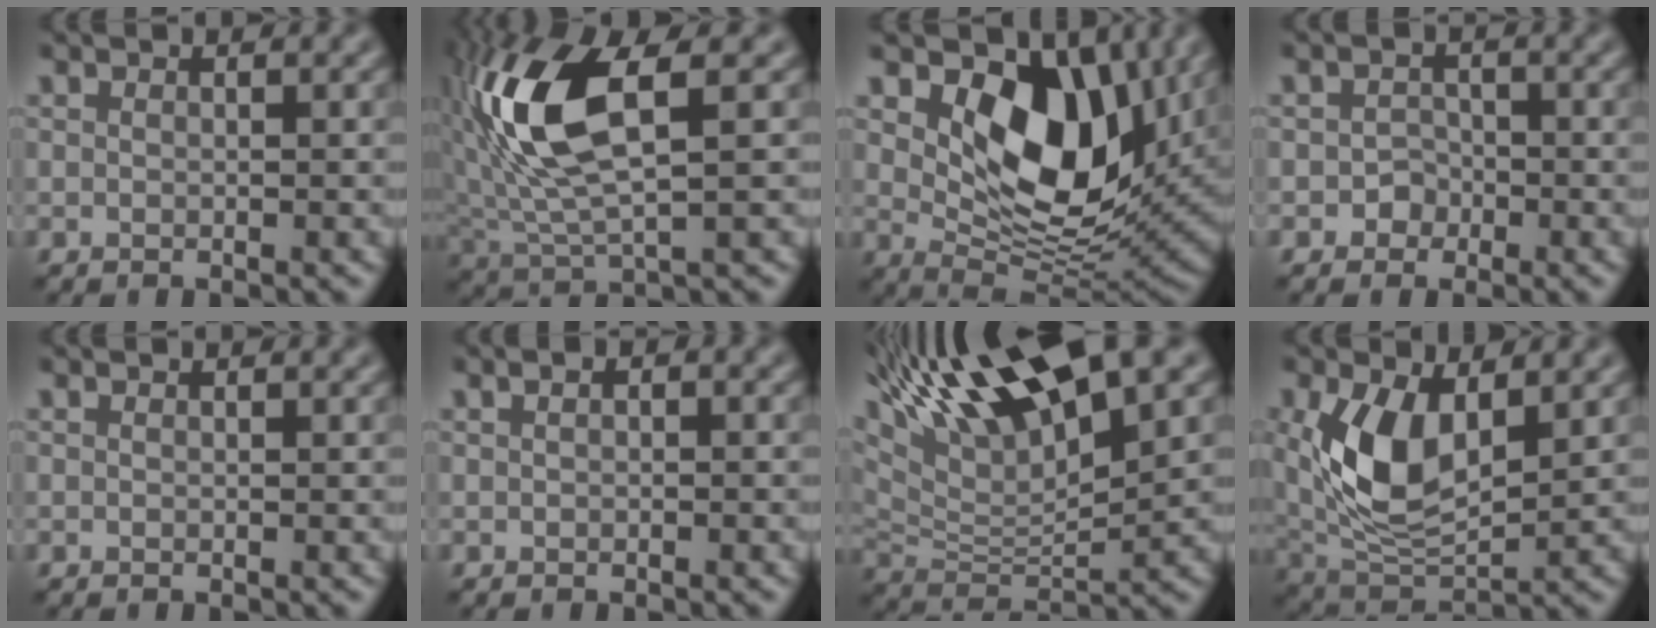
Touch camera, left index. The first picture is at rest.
{"total": 9.5, "force": [2.3, 3.7, 8.5], "torque": [-0.188, 0.012, 0.043]}
{"total": 10.0, "force": [3.4, 5.9, 7.3], "torque": [-0.116, -0.017, 0.053]}
{"total": 1.5, "force": [-0.7, 1.2, 0.3], "torque": [0.005, 0.005, -0.013]}
{"total": 0.0}
{"total": 0.9, "force": [0.1, 0.5, 0.7], "torque": [-0.011, 0.002, 0.000]}
{"total": 14.5, "force": [8.9, 4.4, 10.5], "torque": [-0.197, 0.023, 0.155]}
{"total": 8.3, "force": [1.8, 4.4, 6.8], "torque": [-0.151, -0.005, 0.036]}